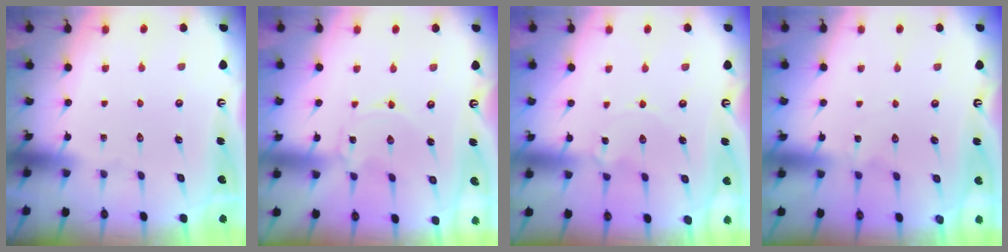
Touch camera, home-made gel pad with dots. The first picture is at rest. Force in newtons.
{"total": 0.0}
{"total": 2.4, "press": 2.4, "slide": 0.3}
{"total": 1.2, "press": 1.2, "slide": 0.4}